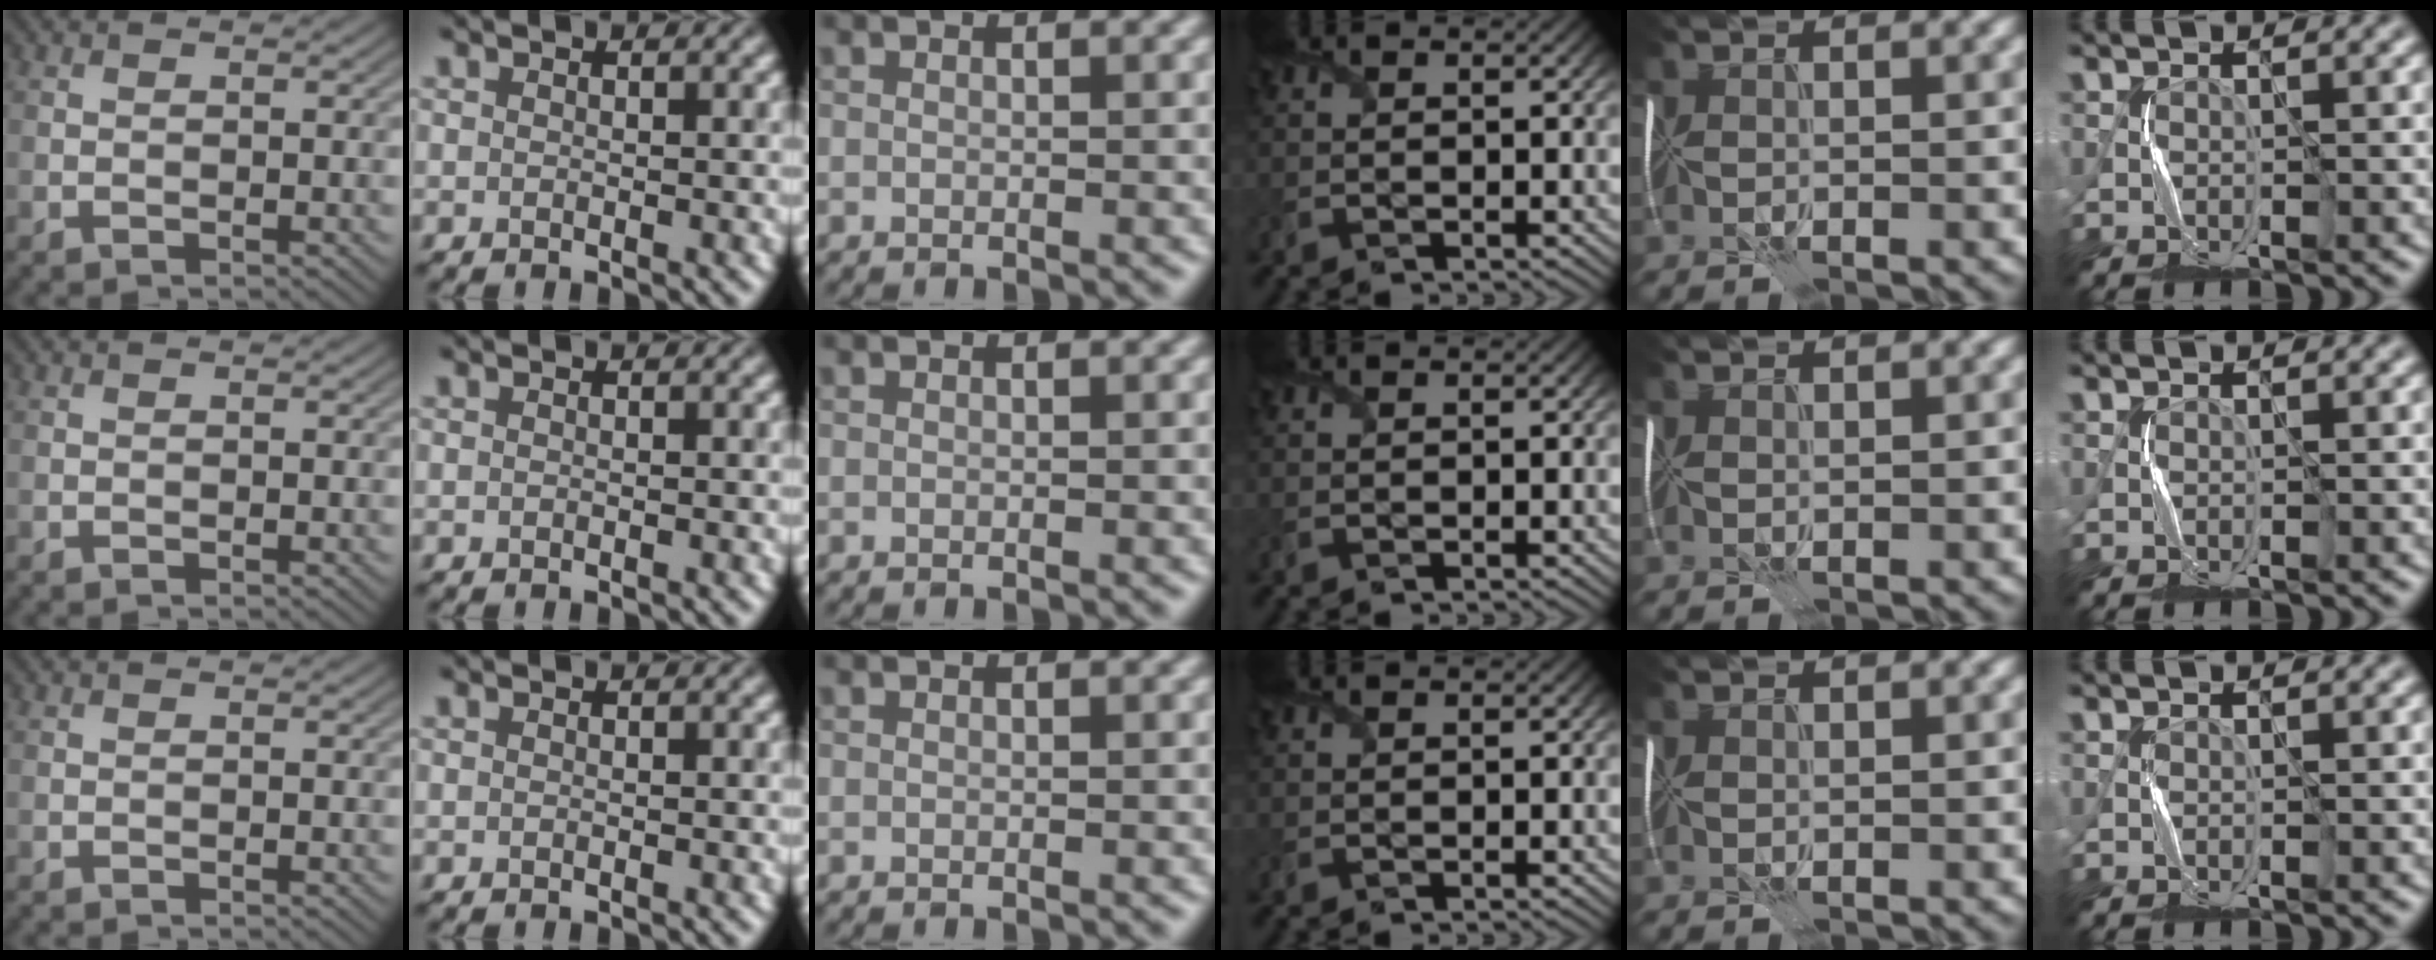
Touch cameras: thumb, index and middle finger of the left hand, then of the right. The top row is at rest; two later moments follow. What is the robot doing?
{"motion": "fold", "object": "plastic wrap"}